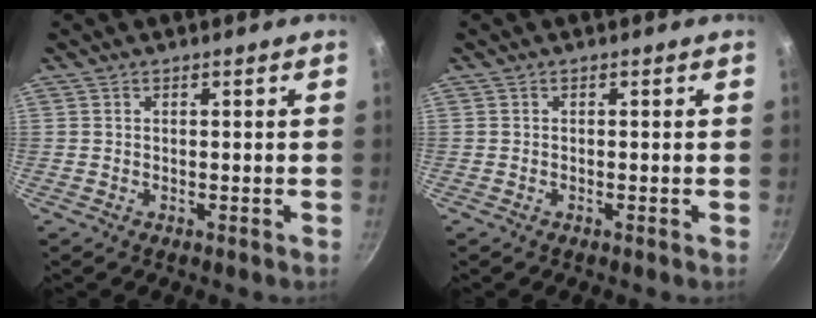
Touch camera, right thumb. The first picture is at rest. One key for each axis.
{"total": 0.0}